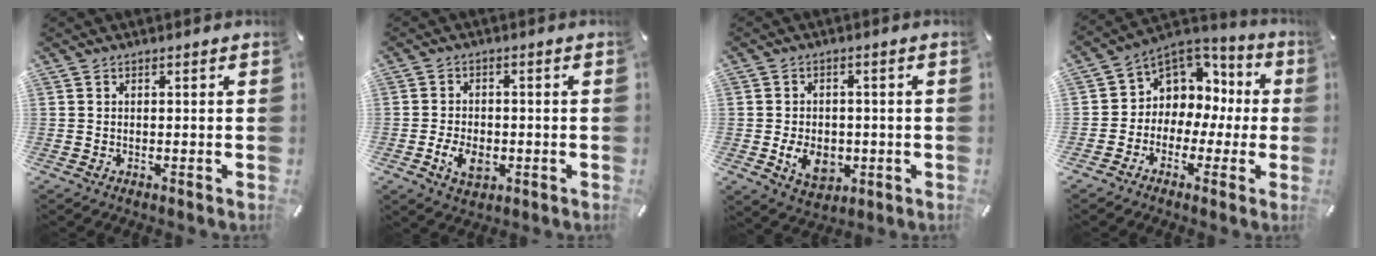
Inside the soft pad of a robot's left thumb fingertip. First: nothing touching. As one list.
[{"total": 6.0, "force": [-1.8, 3.9, 4.1], "torque": [-0.079, 0.001, -0.034]}, {"total": 7.7, "force": [-1.7, 5.9, 4.7], "torque": [-0.088, 0.000, -0.030]}, {"total": 7.2, "force": [0.6, 7.1, 1.1], "torque": [-0.028, -0.024, 0.015]}]